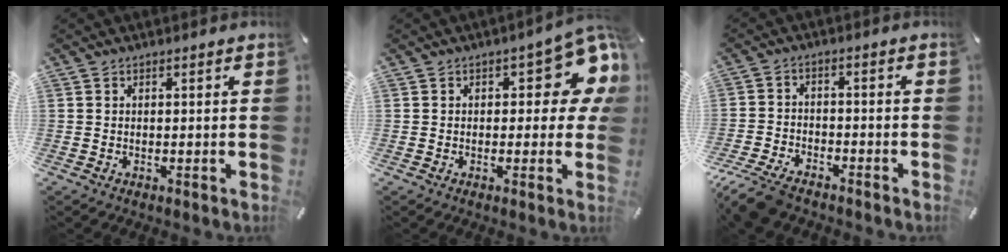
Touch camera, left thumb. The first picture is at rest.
{"total": 11.9, "force": [4.3, 5.4, 9.6], "torque": [-0.109, -0.026, 0.070]}
{"total": 7.5, "force": [-6.2, 2.9, 3.1], "torque": [-0.072, 0.023, -0.119]}